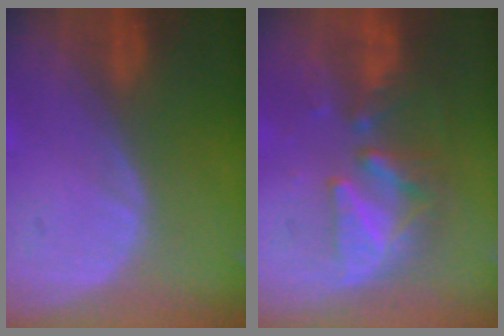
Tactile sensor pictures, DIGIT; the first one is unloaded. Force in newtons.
{"total": 8.4, "press": 8.1, "slide": 2.0}